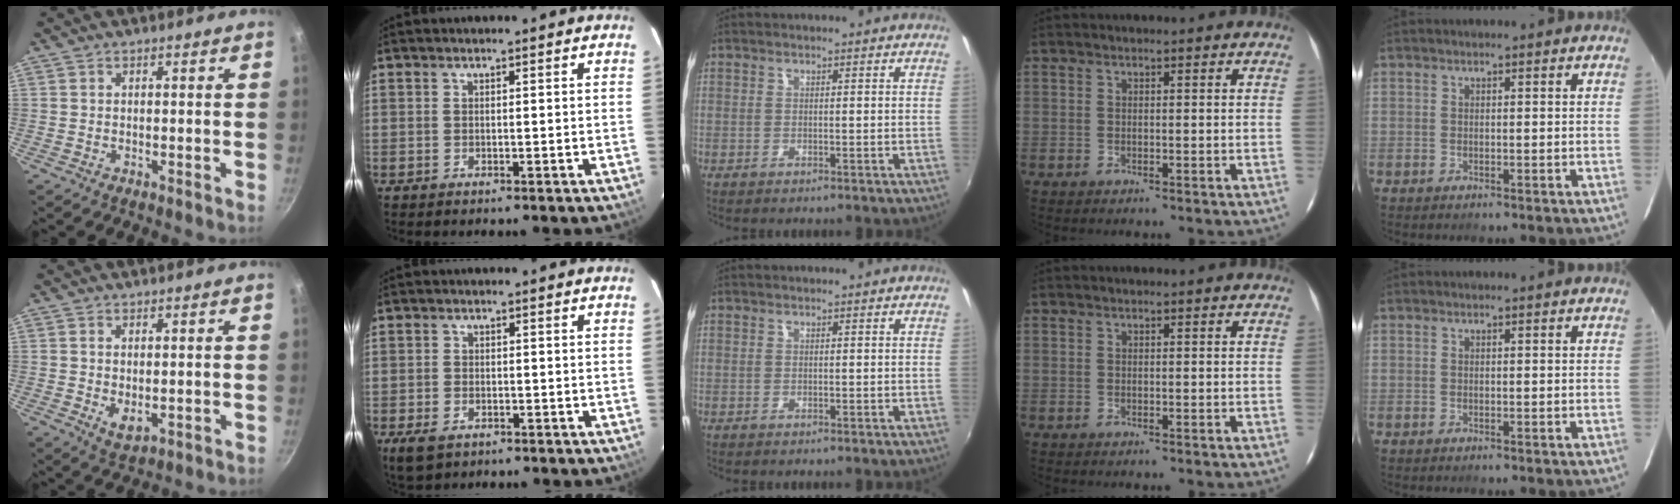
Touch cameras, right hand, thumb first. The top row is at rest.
{"thumb": {"total": 3.6, "force": [0.1, 2.0, 2.9], "torque": [-0.050, -0.012, 0.008]}, "index": {"total": 4.6, "force": [-2.6, 2.9, 2.5], "torque": [-0.058, -0.012, -0.045]}}